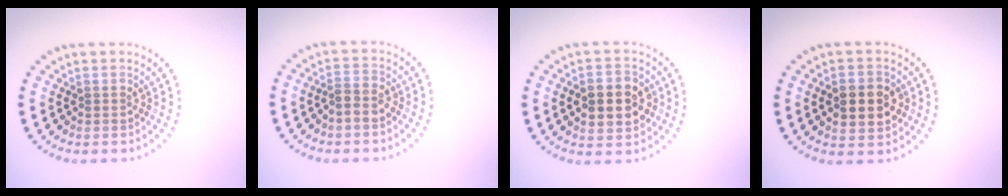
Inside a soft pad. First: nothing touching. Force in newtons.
{"total": 1.8, "press": 1.6, "slide": 0.9}
{"total": 5.2, "press": 5.2, "slide": 0.4}
{"total": 4.5, "press": 4.5, "slide": 0.2}